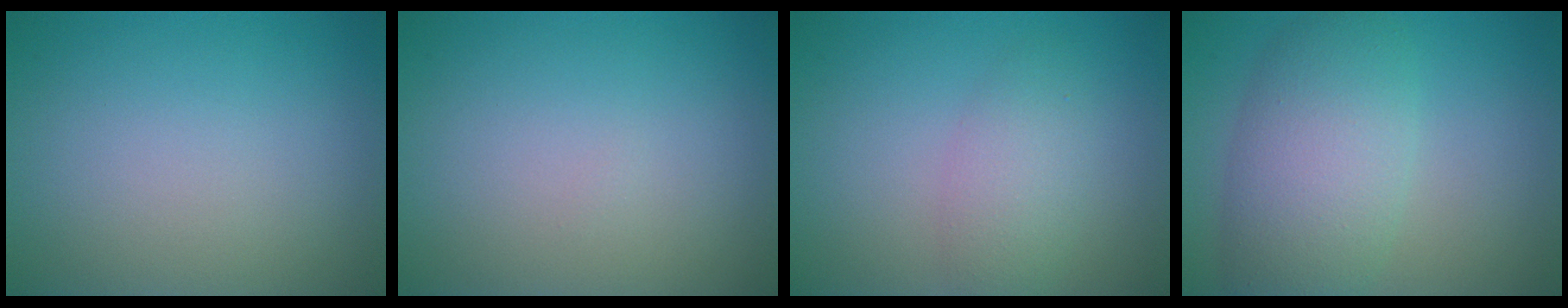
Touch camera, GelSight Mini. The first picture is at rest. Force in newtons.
{"total": 0.0}
{"total": 2.8, "press": 2.8, "slide": 0.1}
{"total": 6.8, "press": 6.8, "slide": 0.2}